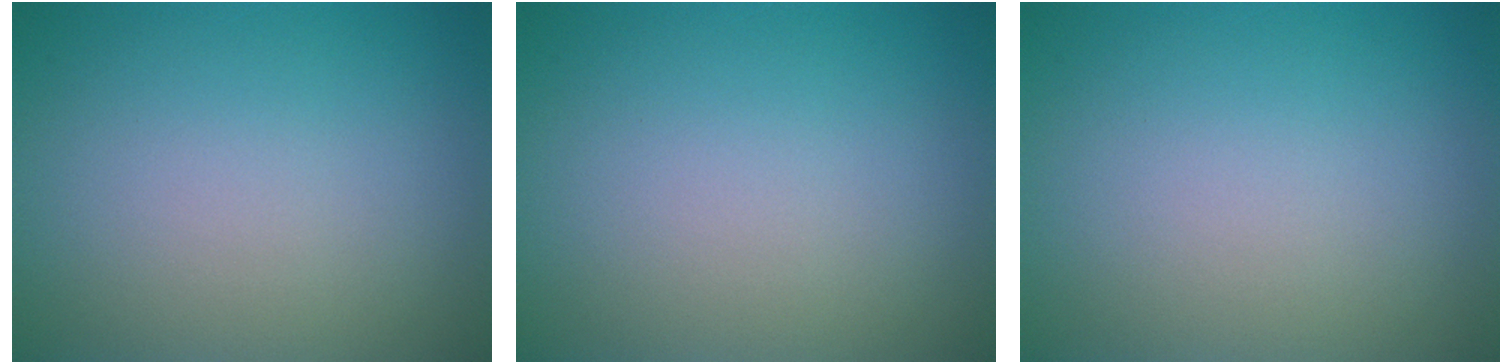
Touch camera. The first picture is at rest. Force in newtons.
{"total": 0.0}
{"total": 0.0}